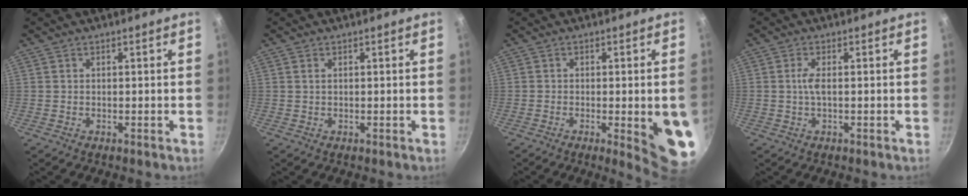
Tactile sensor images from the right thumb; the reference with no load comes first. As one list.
[{"total": 0.6, "force": [0.2, 0.3, 0.5], "torque": [-0.010, 0.000, 0.004]}, {"total": 11.0, "force": [-2.2, 2.5, 10.5], "torque": [-0.103, 0.004, -0.020]}, {"total": 2.3, "force": [0.0, 0.6, 2.2], "torque": [-0.056, 0.003, -0.001]}]